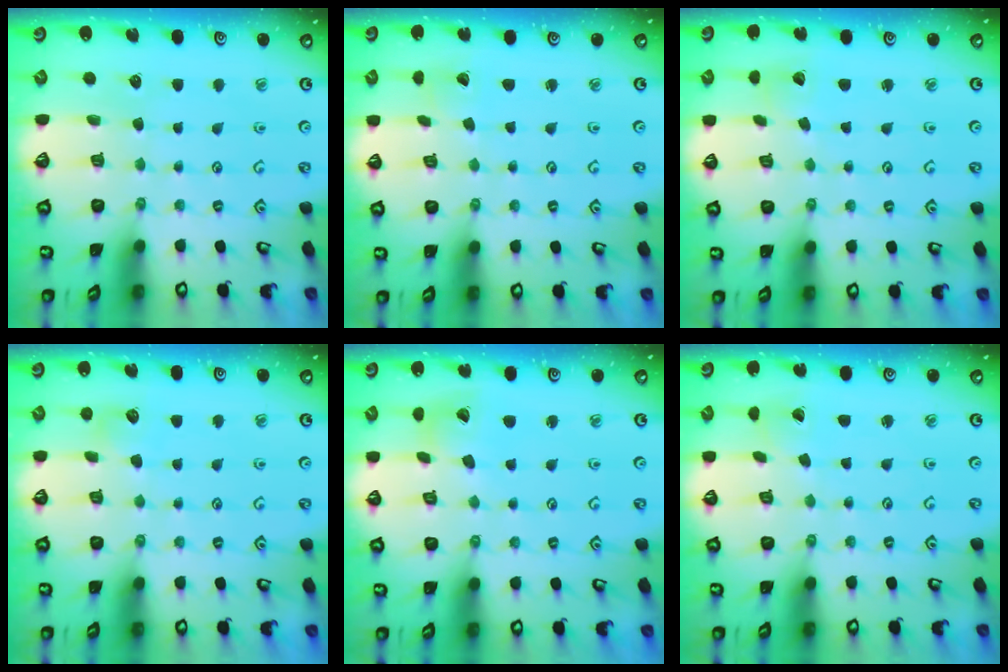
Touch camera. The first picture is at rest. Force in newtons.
{"total": 2.4, "press": 2.4, "slide": 0.1}
{"total": 1.8, "press": 1.7, "slide": 0.3}
{"total": 6.5, "press": 6.4, "slide": 0.9}
{"total": 8.5, "press": 8.4, "slide": 1.1}
{"total": 2.1, "press": 2.1, "slide": 0.1}